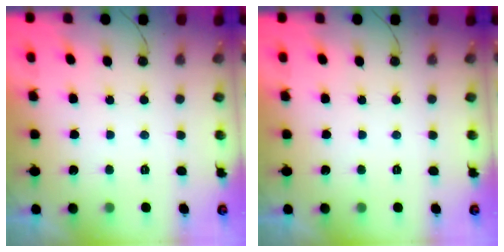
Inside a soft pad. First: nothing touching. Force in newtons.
{"total": 0.0}